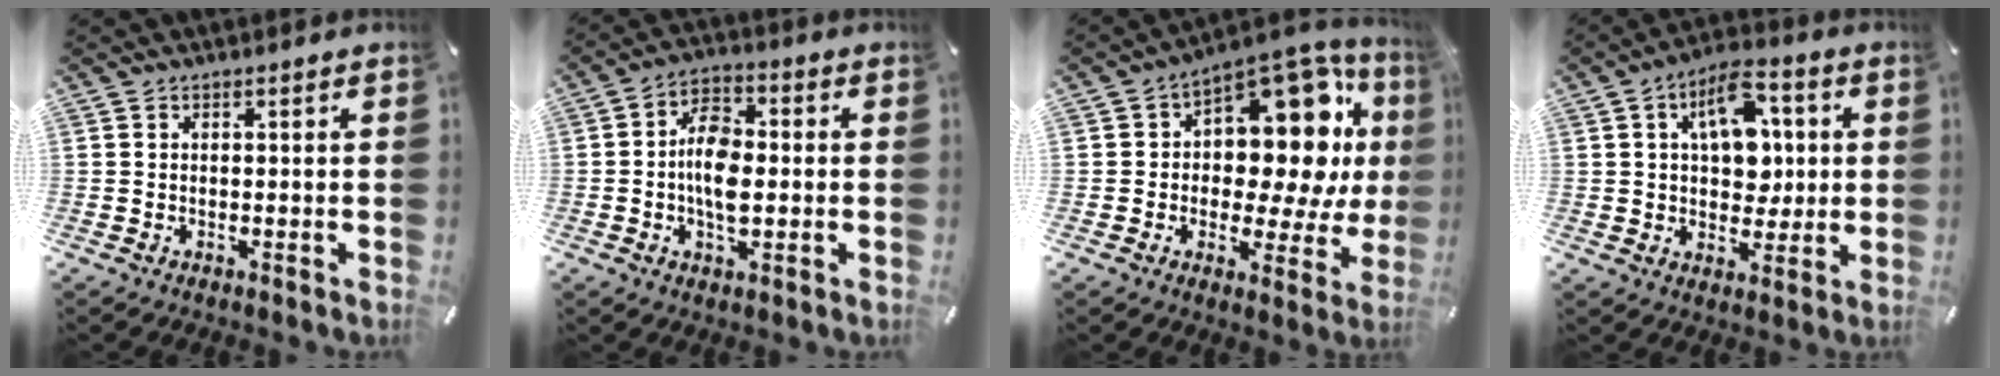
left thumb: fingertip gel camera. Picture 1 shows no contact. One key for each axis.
{"total": 9.1, "fx": -1.0, "fy": 5.3, "fz": 7.3, "tx": -0.130, "ty": 0.006, "tz": -0.020}
{"total": 17.7, "fx": 5.1, "fy": 10.8, "fz": 13.1, "tx": -0.163, "ty": -0.064, "tz": 0.080}
{"total": 13.0, "fx": 3.3, "fy": 8.7, "fz": 9.1, "tx": -0.125, "ty": 0.002, "tz": 0.057}